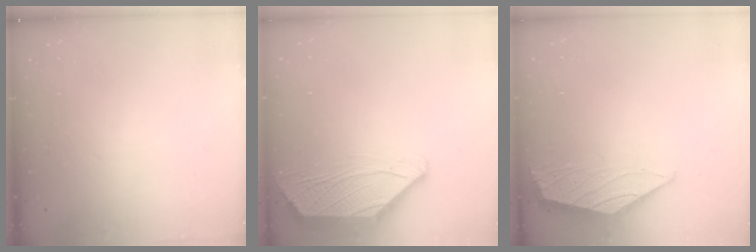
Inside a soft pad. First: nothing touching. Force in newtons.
{"total": 1.6, "press": 1.5, "slide": 0.6}
{"total": 1.5, "press": 1.5, "slide": 0.4}